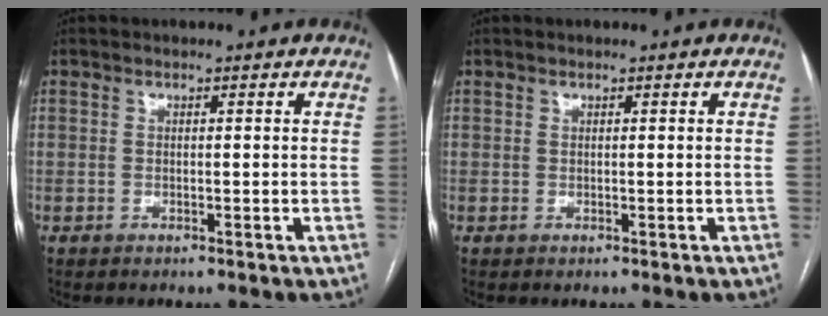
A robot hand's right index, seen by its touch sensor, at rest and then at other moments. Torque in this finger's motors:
{"motor_torque": [-0.03, 0.02, -0.03, 0.00]}